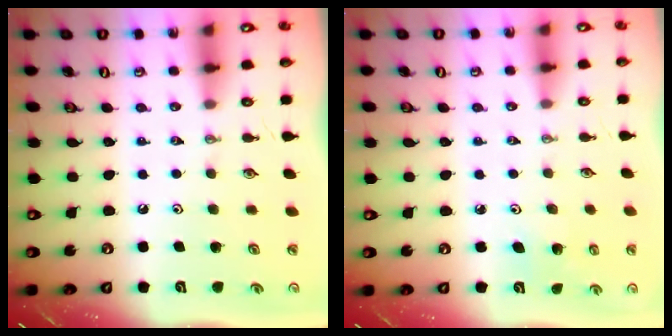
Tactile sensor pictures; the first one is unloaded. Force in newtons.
{"total": 3.8, "press": 3.8, "slide": 0.3}